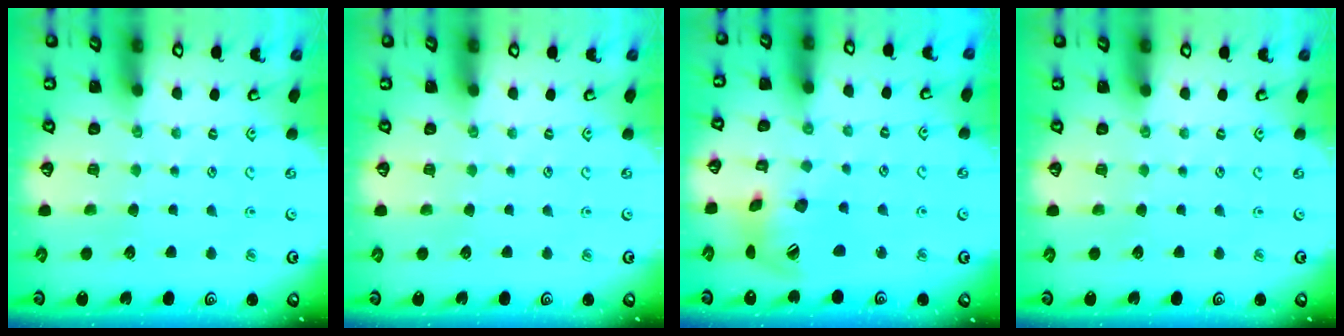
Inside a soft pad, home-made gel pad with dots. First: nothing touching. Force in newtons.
{"total": 0.0}
{"total": 16.4, "press": 16.2, "slide": 2.2}
{"total": 0.0}